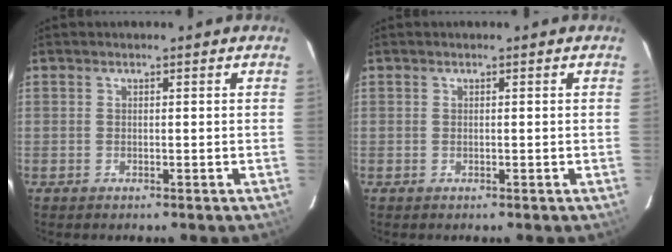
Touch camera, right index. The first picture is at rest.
{"total": 0.0}